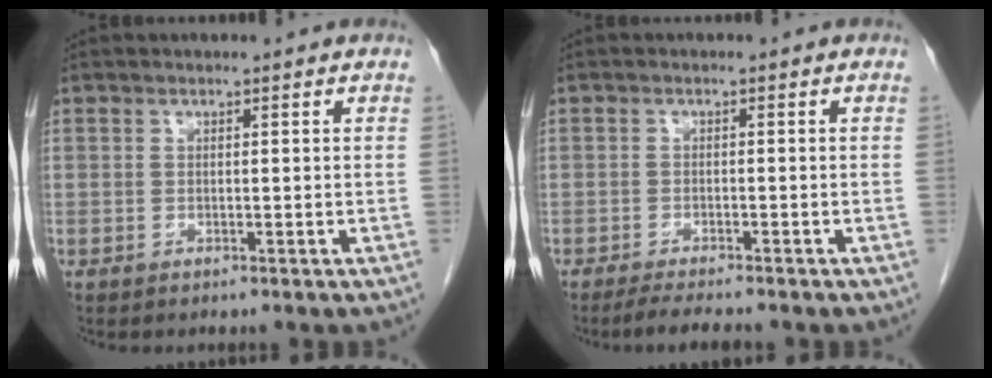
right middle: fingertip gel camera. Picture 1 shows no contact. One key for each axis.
{"total": 3.8, "fx": -3.3, "fy": 0.1, "fz": 1.9, "tx": -0.039, "ty": -0.014, "tz": -0.053}